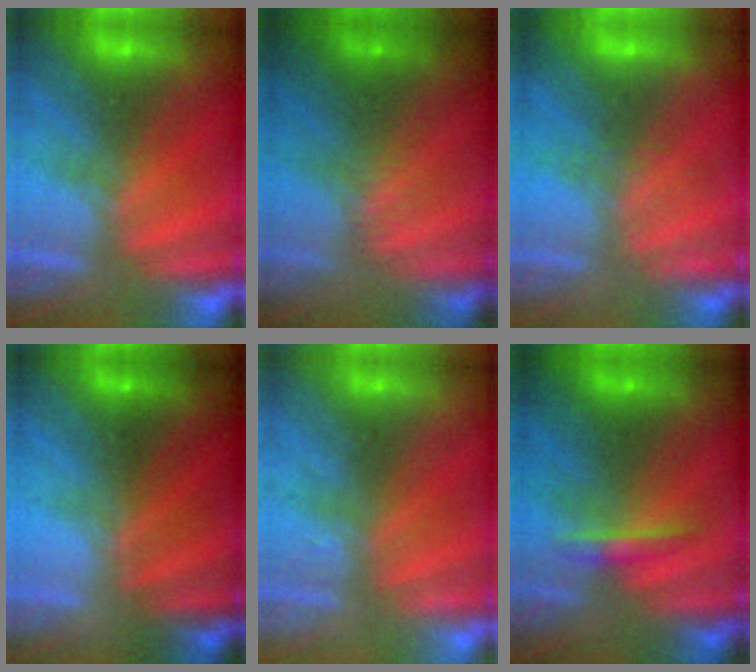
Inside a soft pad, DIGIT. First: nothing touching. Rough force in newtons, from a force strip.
{"total": 2.3}
{"total": 2.2}
{"total": 1.6}
{"total": 2.2}
{"total": 1.6}